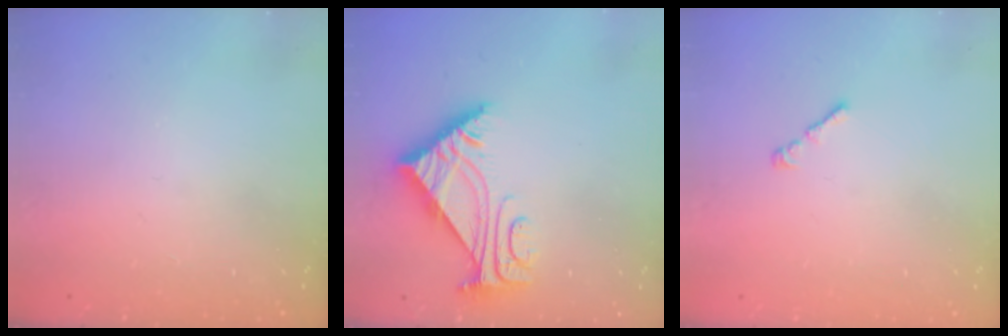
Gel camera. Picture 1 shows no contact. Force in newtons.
{"total": 5.9, "press": 5.8, "slide": 0.6}
{"total": 1.1, "press": 0.9, "slide": 0.5}